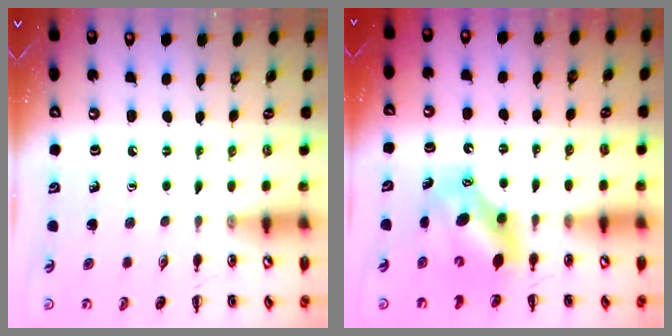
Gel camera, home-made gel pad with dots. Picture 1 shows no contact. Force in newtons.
{"total": 7.4, "press": 7.2, "slide": 1.5}